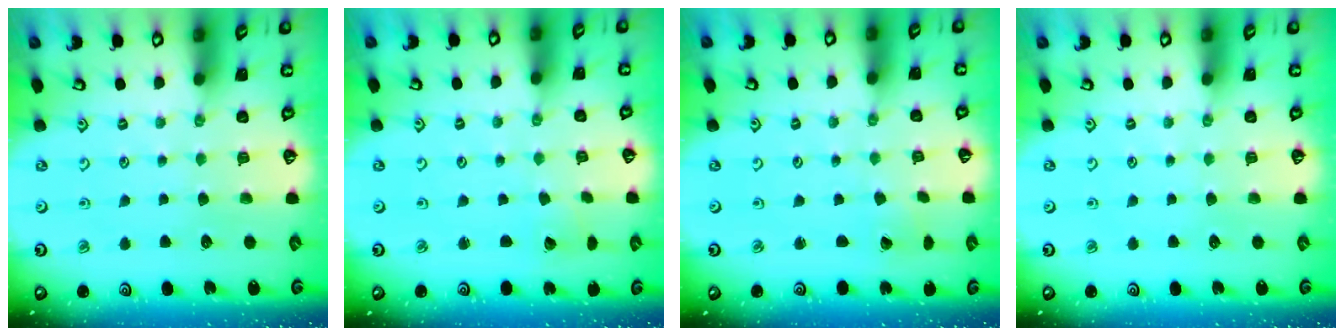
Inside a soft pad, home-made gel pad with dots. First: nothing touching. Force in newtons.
{"total": 2.1, "press": 2.1, "slide": 0.1}
{"total": 0.9, "press": 0.9, "slide": 0.1}
{"total": 0.0}